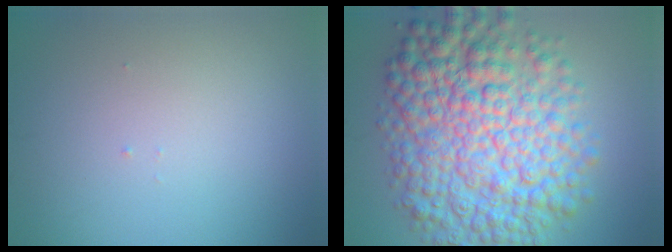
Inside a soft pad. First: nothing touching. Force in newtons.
{"total": 11.9, "press": 11.9, "slide": 0.1}